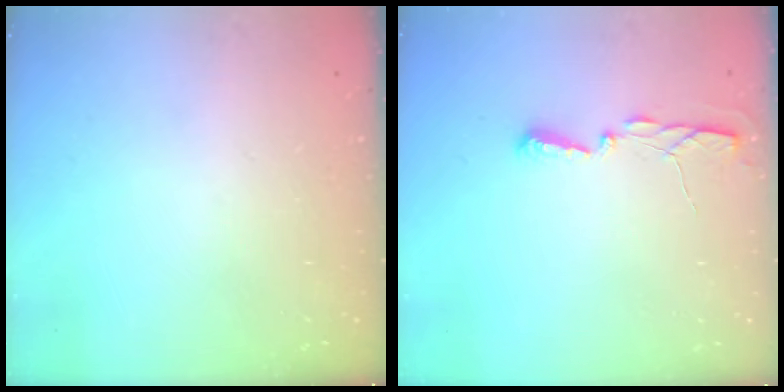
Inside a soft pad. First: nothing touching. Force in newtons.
{"total": 3.9, "press": 3.9, "slide": 0.4}